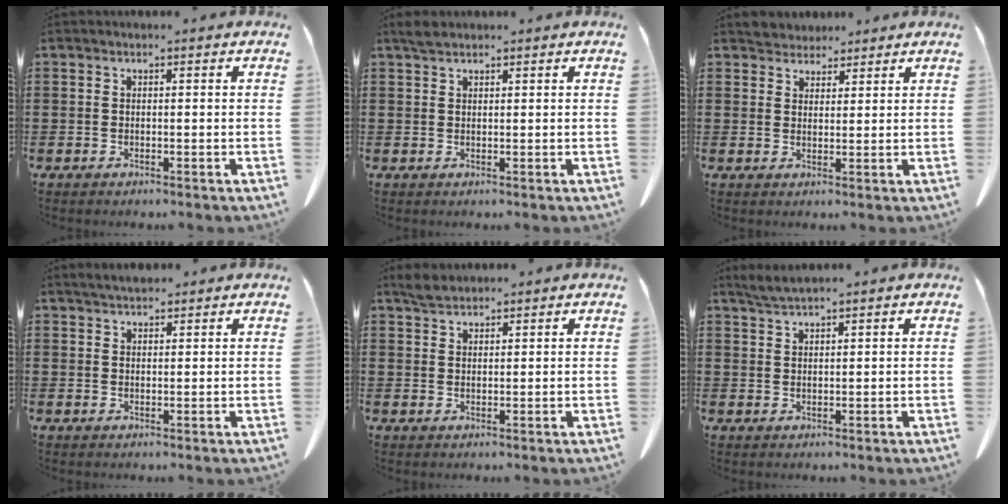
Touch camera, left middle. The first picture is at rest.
{"total": 1.6, "force": [1.4, 0.5, 0.7], "torque": [-0.018, 0.000, 0.027]}
{"total": 3.1, "force": [2.9, 1.0, -0.2], "torque": [0.001, -0.006, 0.056]}
{"total": 2.3, "force": [2.1, 0.5, 0.6], "torque": [-0.017, -0.001, 0.041]}
{"total": 2.7, "force": [2.4, 0.9, 1.0], "torque": [-0.025, 0.003, 0.047]}
{"total": 2.1, "force": [1.9, -0.1, 0.8], "torque": [-0.021, -0.001, 0.037]}